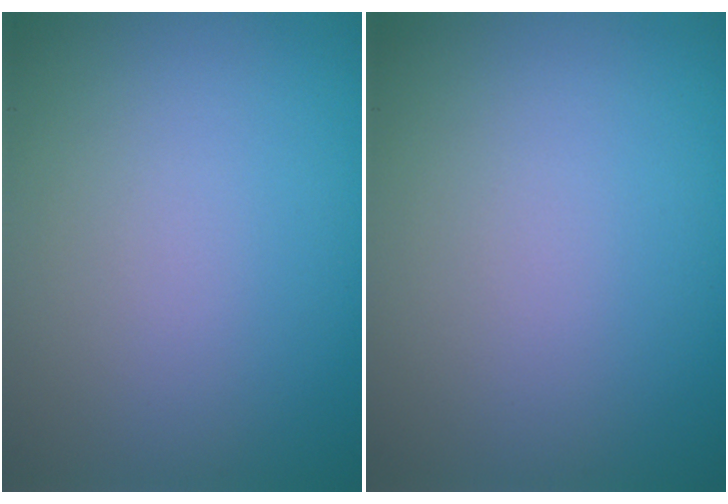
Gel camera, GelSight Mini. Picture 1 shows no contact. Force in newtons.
{"total": 0.0}